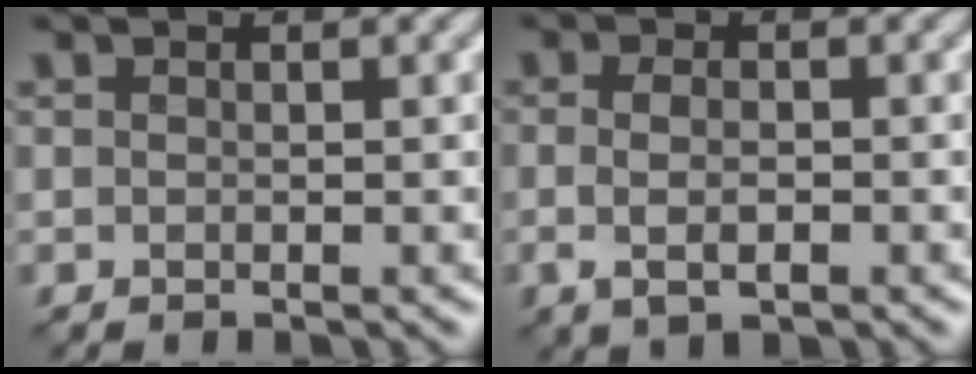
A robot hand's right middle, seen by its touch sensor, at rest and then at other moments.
{"total": 2.0, "force": [-0.5, 0.9, 1.7], "torque": [-0.038, -0.001, -0.009]}